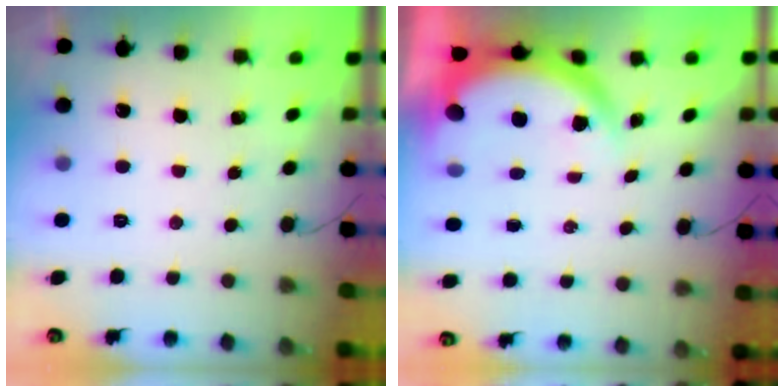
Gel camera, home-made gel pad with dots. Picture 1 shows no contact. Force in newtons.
{"total": 6.0, "press": 6.0, "slide": 0.9}